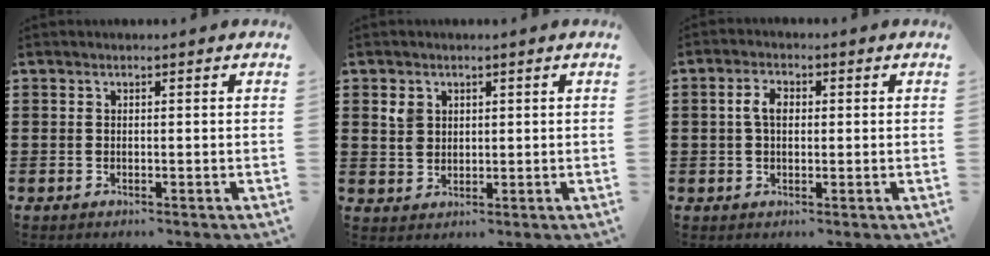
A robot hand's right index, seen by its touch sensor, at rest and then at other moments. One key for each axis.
{"total": 2.7, "fx": 1.2, "fy": 2.3, "fz": 0.9, "tx": -0.026, "ty": 0.010, "tz": 0.022}
{"total": 3.5, "fx": 0.3, "fy": 2.0, "fz": 2.8, "tx": -0.066, "ty": 0.008, "tz": 0.002}